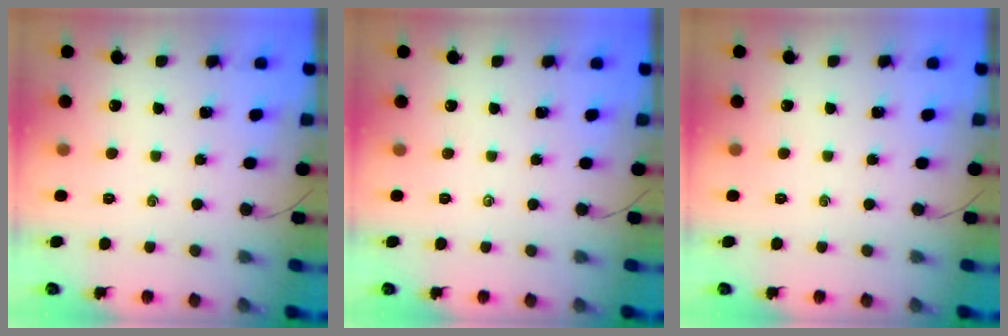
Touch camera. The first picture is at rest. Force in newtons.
{"total": 0.0}
{"total": 0.0}